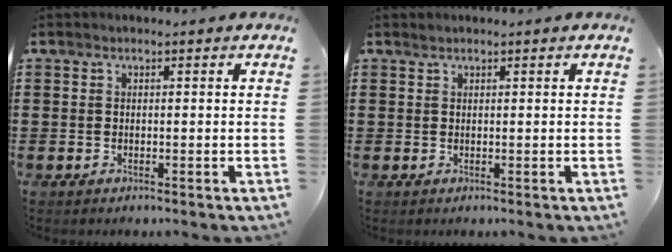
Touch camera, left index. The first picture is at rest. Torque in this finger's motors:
{"motor_torque": [0.33, -0.01, 0.02, 0.01]}